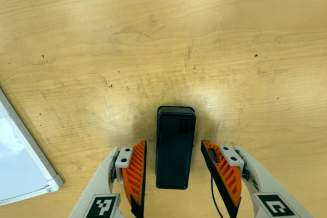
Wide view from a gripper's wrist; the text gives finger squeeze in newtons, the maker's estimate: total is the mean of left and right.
{"total": 0.0}